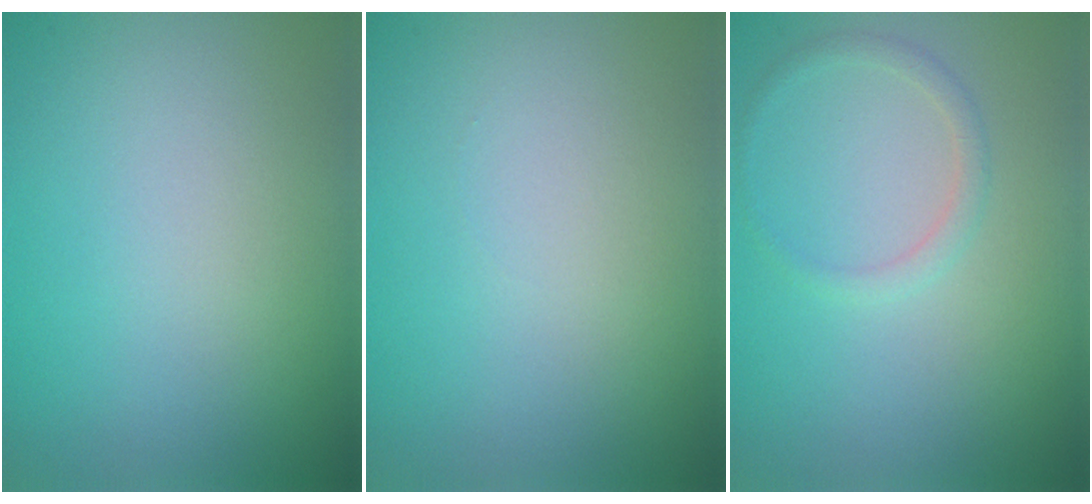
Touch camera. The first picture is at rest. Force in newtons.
{"total": 0.0}
{"total": 1.1, "press": 1.1, "slide": 0.1}